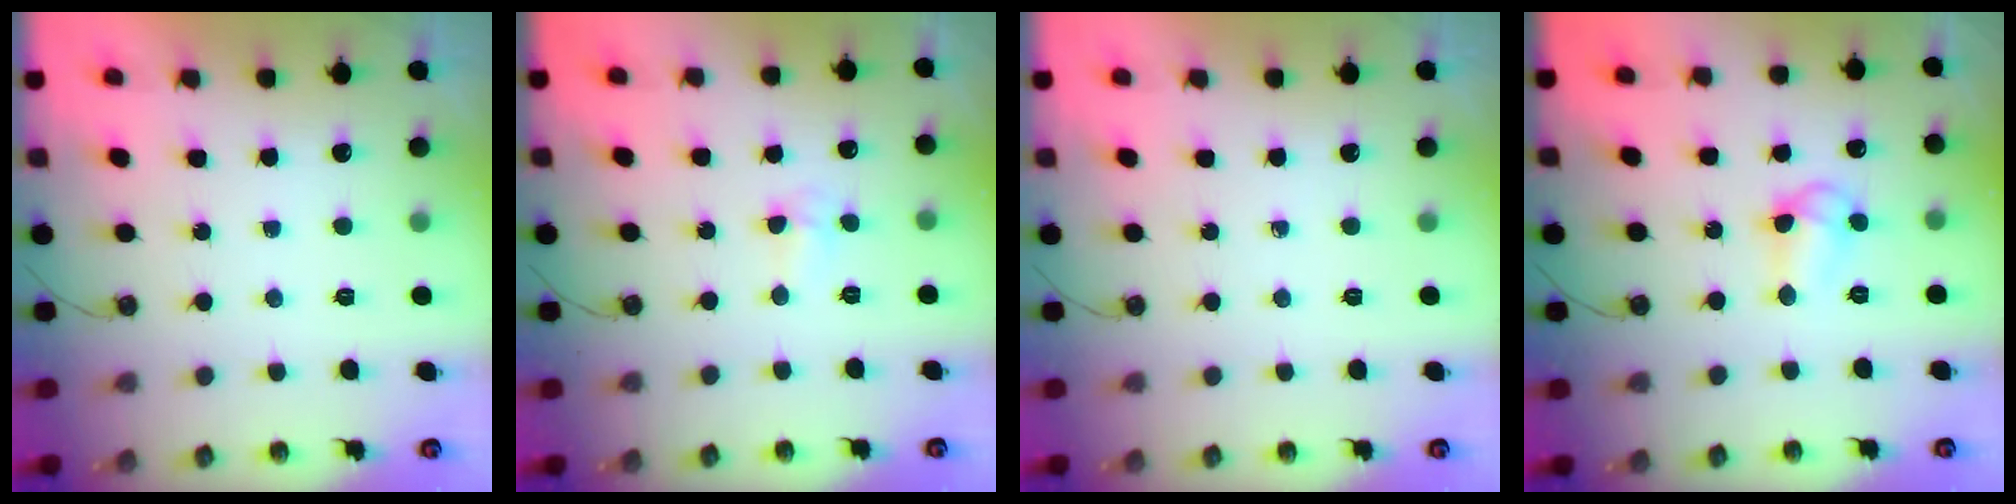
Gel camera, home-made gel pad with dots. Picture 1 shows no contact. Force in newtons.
{"total": 2.5, "press": 2.4, "slide": 0.9}
{"total": 0.0}
{"total": 7.6, "press": 7.6, "slide": 0.4}